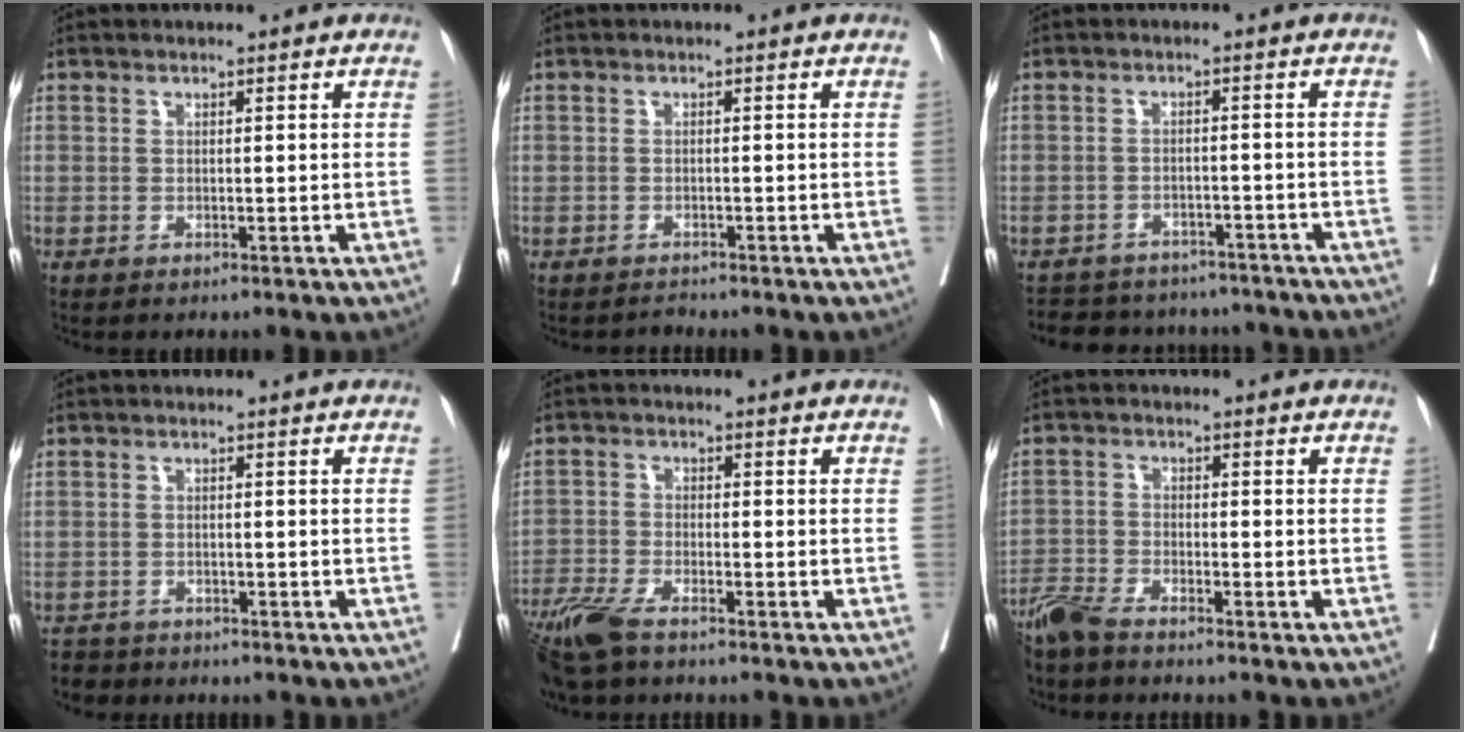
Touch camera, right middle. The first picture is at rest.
{"total": 0.9, "force": [-0.8, 0.1, -0.4], "torque": [0.006, -0.005, -0.015]}
{"total": 13.7, "force": [-12.3, 5.1, 3.1], "torque": [-0.059, 0.017, -0.148]}
{"total": 3.4, "force": [-3.1, 1.4, -0.3], "torque": [0.003, -0.002, -0.053]}
{"total": 7.5, "force": [-5.9, 1.5, 4.4], "torque": [-0.089, -0.019, -0.113]}
{"total": 4.9, "force": [-4.4, 0.4, 2.1], "torque": [-0.039, -0.015, -0.090]}